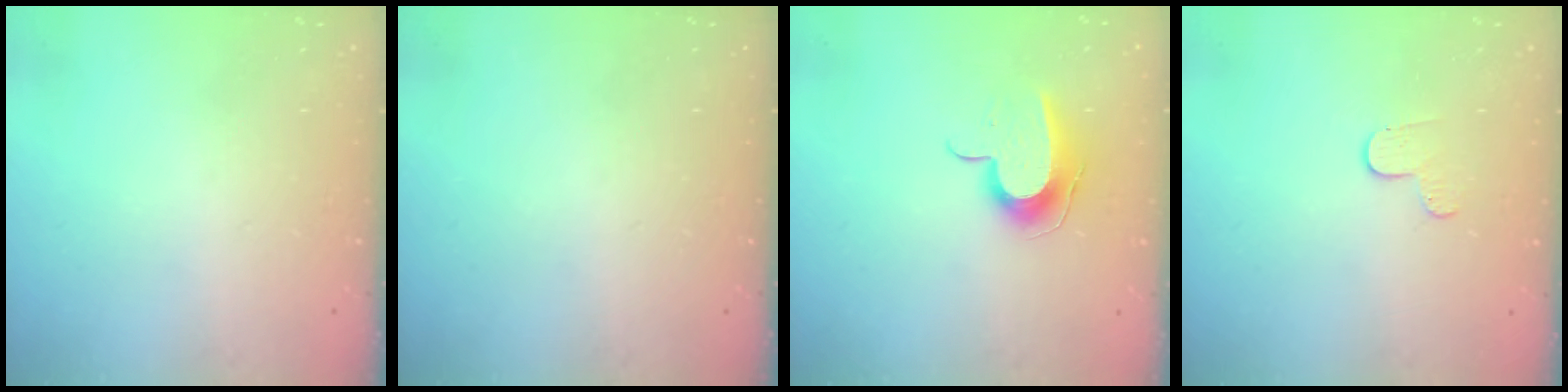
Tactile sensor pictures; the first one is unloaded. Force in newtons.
{"total": 0.0}
{"total": 10.7, "press": 10.6, "slide": 0.8}
{"total": 3.9, "press": 3.9, "slide": 0.4}